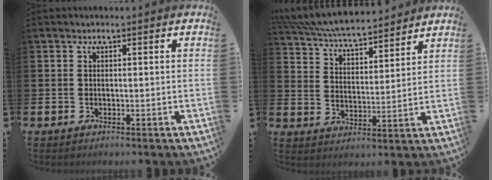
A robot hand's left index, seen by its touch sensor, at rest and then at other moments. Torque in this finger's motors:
{"motor_torque": [-0.26, -0.54, -0.01, 0.10]}